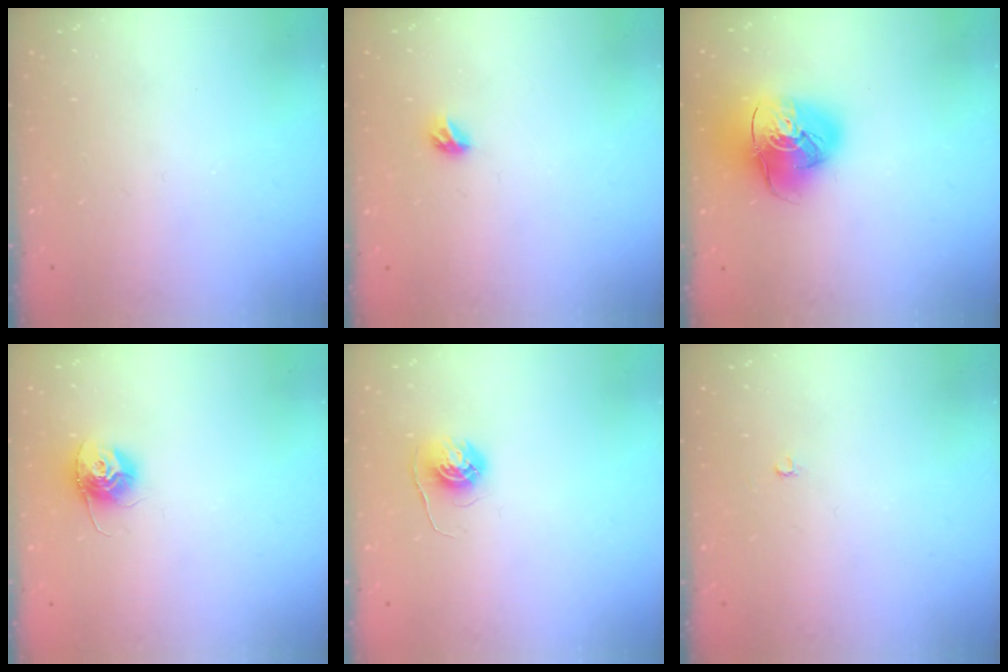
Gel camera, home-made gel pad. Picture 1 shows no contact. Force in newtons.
{"total": 3.3, "press": 3.2, "slide": 0.8}
{"total": 14.9, "press": 14.8, "slide": 1.9}
{"total": 11.2, "press": 11.2, "slide": 0.7}
{"total": 5.6, "press": 5.5, "slide": 0.4}
{"total": 2.1, "press": 2.1, "slide": 0.2}